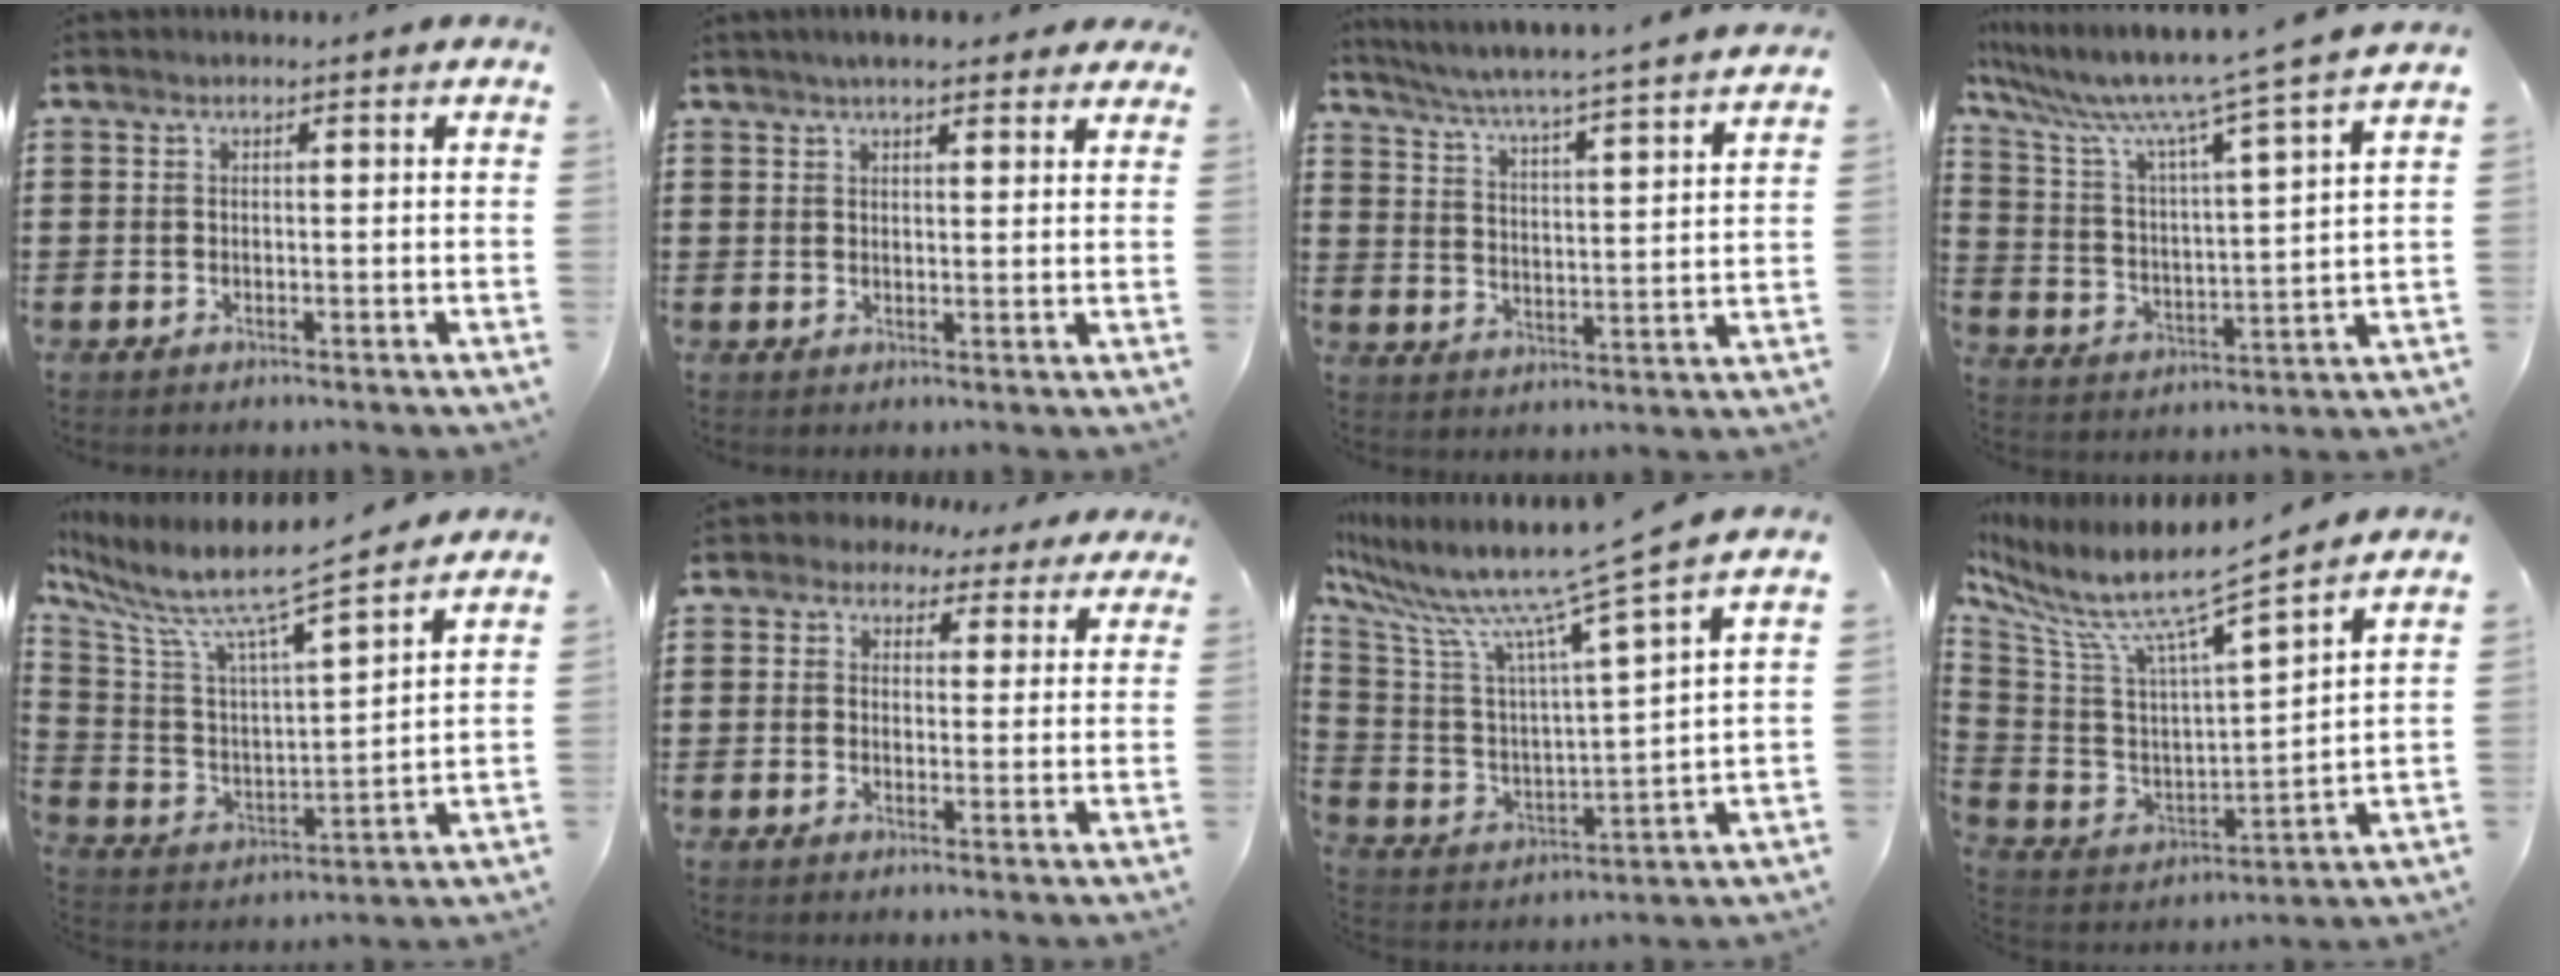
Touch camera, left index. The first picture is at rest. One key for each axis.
{"total": 3.8, "fx": 3.2, "fy": 0.8, "fz": 1.9, "tx": -0.046, "ty": 0.005, "tz": 0.057}
{"total": 4.4, "fx": 3.9, "fy": -1.1, "fz": 1.7, "tx": -0.053, "ty": -0.042, "tz": 0.057}
{"total": 8.3, "fx": 6.8, "fy": -0.5, "fz": 4.6, "tx": -0.120, "ty": -0.054, "tz": 0.103}
{"total": 9.9, "fx": 8.3, "fy": 0.5, "fz": 5.4, "tx": -0.141, "ty": -0.065, "tz": 0.133}
{"total": 2.7, "fx": 1.8, "fy": 1.9, "fz": 0.6, "tx": -0.026, "ty": 0.002, "tz": 0.031}
{"total": 11.2, "fx": 9.5, "fy": -0.6, "fz": 5.9, "tx": -0.158, "ty": -0.077, "tz": 0.152}
{"total": 9.7, "fx": 7.9, "fy": 0.1, "fz": 5.7, "tx": -0.144, "ty": -0.070, "tz": 0.126}